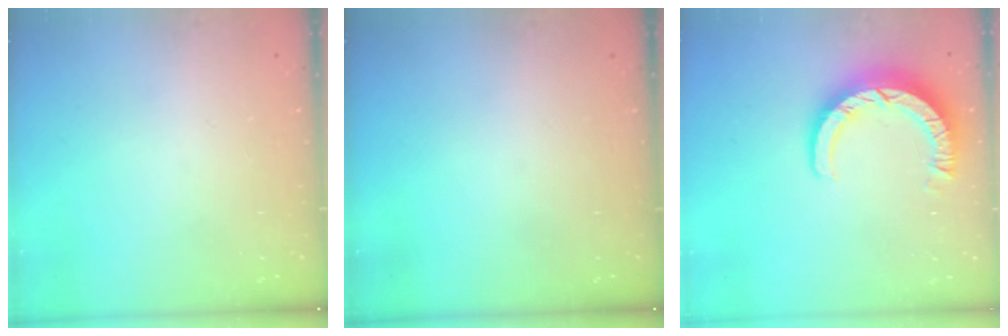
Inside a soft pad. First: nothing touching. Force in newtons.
{"total": 0.0}
{"total": 9.0, "press": 9.0, "slide": 1.0}